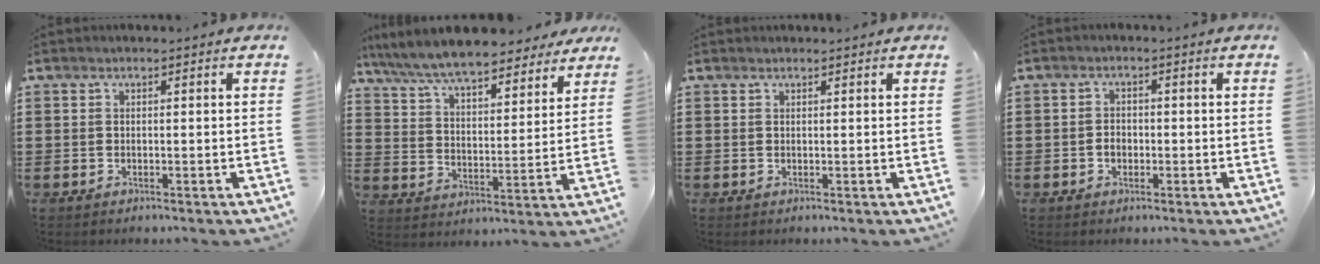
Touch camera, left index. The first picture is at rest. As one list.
[{"total": 8.4, "force": [7.7, 0.9, 3.2], "torque": [-0.096, -0.040, 0.137]}, {"total": 0.6, "force": [0.6, 0.0, 0.2], "torque": [-0.006, -0.002, 0.013]}, {"total": 1.9, "force": [-0.5, 1.4, 1.2], "torque": [-0.026, 0.003, -0.011]}]